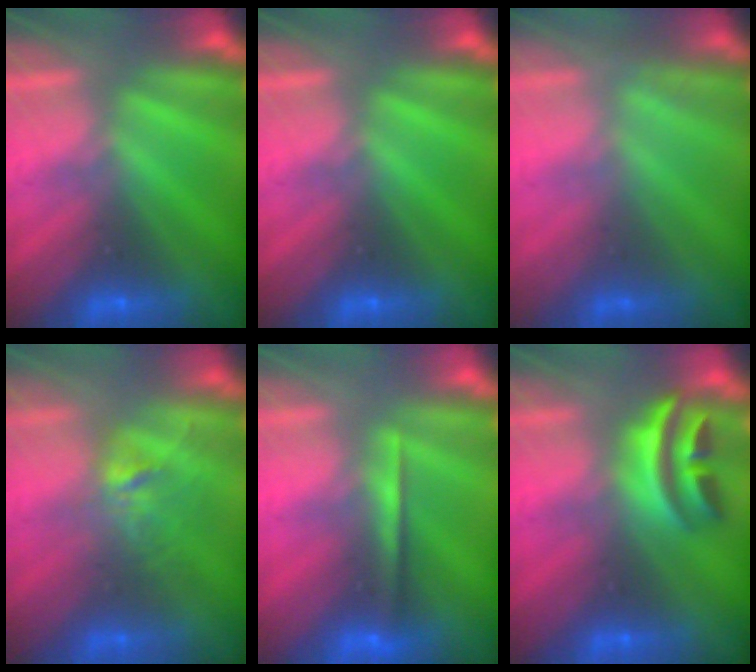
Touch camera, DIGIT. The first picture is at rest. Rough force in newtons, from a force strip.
{"total": 0.0}
{"total": 2.4}
{"total": 2.7}
{"total": 1.3}
{"total": 2.9}